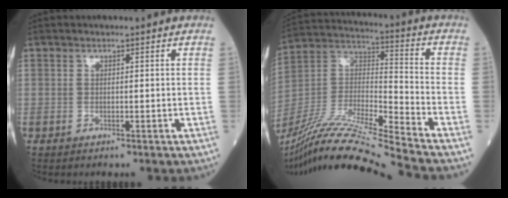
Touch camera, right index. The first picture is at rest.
{"total": 21.5, "force": [-19.1, -1.9, 9.8], "torque": [-0.217, -0.017, -0.350]}